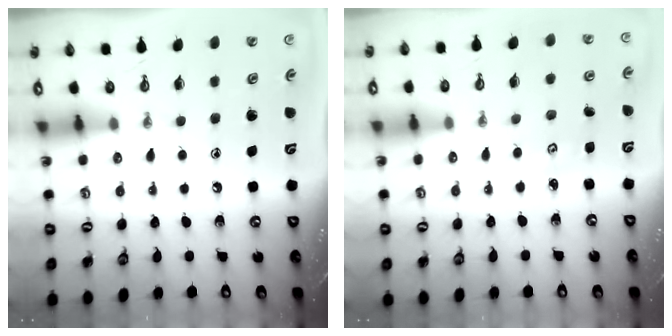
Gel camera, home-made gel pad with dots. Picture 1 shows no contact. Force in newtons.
{"total": 2.0, "press": 2.0, "slide": 0.3}